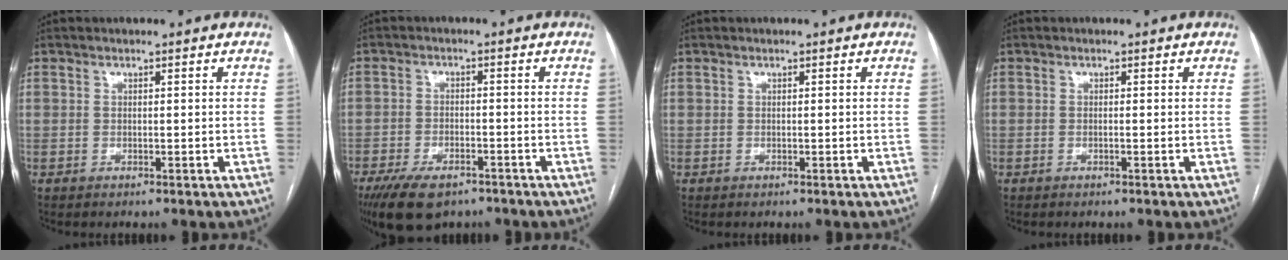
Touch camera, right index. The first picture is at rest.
{"total": 9.4, "force": [-6.8, 4.0, 5.2], "torque": [-0.094, -0.009, -0.111]}
{"total": 0.0}
{"total": 0.0}